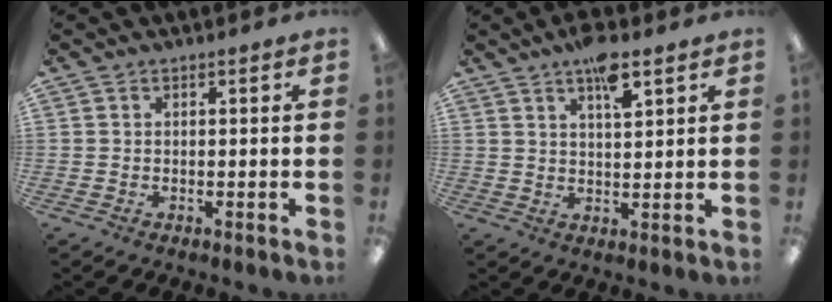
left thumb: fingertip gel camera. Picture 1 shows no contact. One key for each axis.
{"total": 6.8, "fx": 4.6, "fy": 1.9, "fz": 4.7, "tx": -0.071, "ty": -0.023, "tz": 0.073}